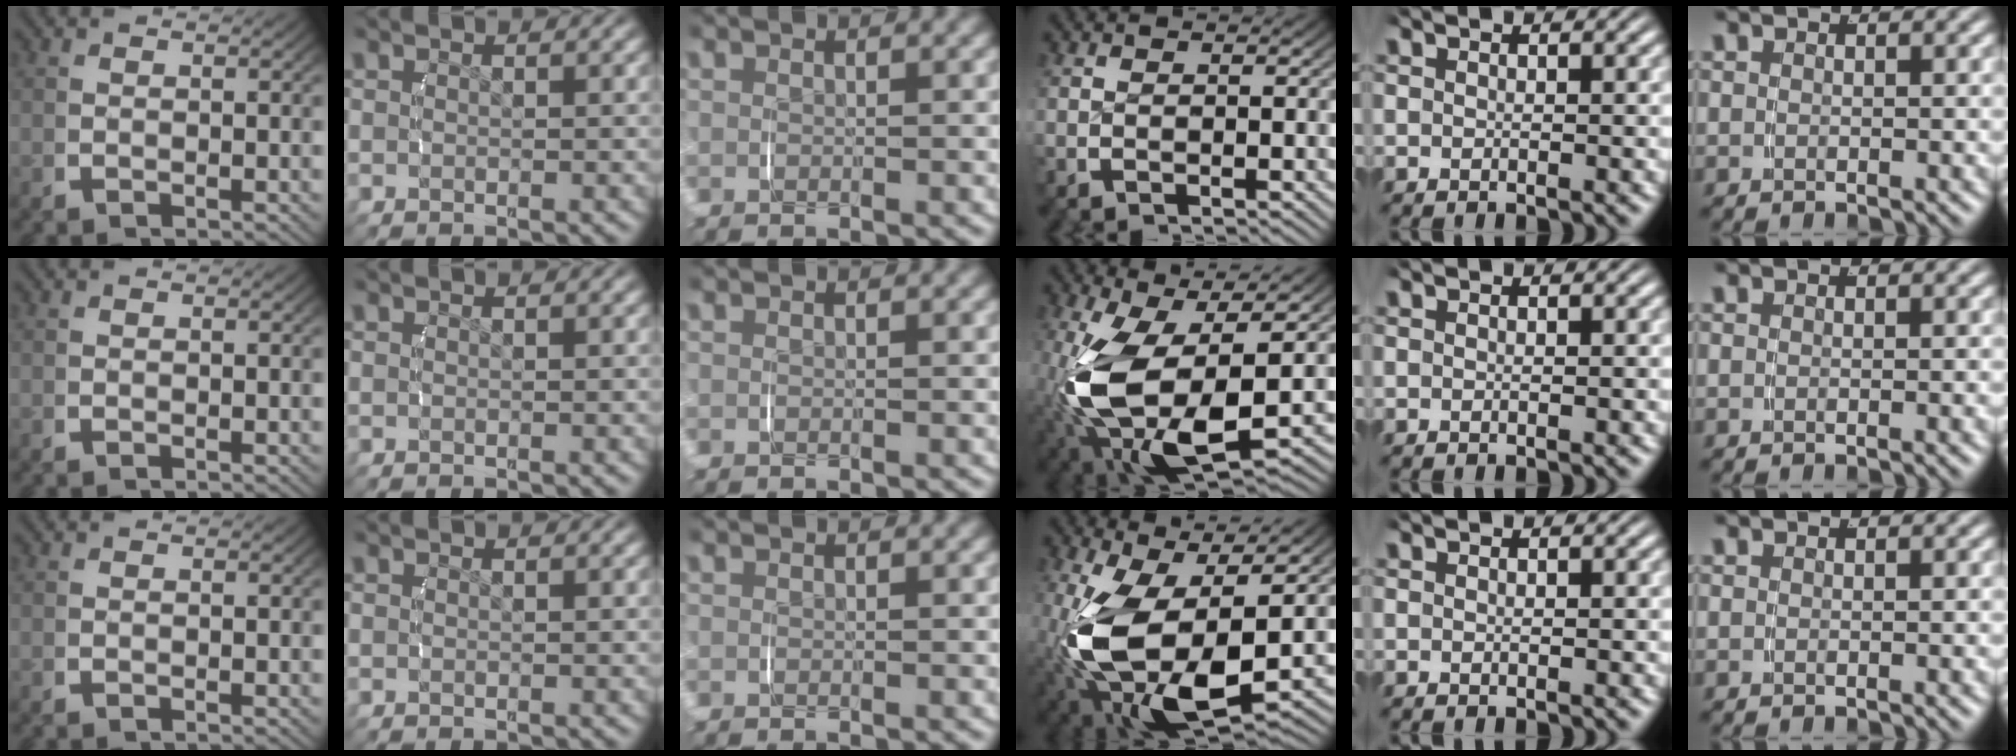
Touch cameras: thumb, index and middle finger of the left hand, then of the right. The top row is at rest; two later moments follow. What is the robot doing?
{"motion": "lift_and_place", "object": "camera"}